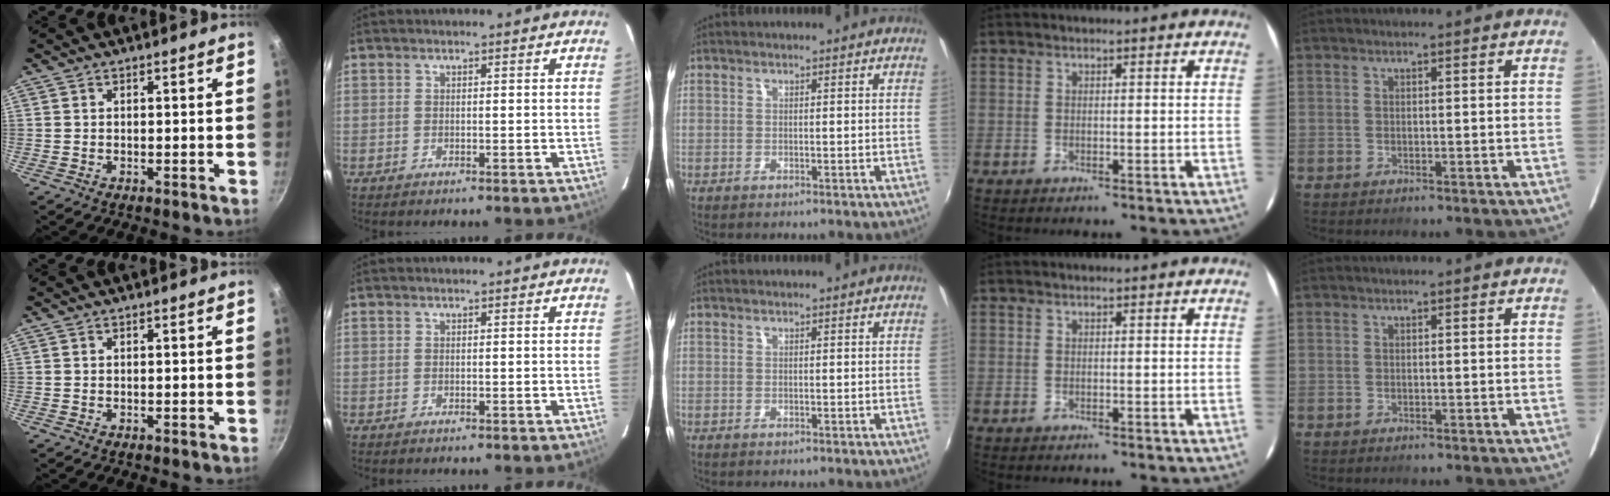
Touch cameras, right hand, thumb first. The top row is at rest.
{}